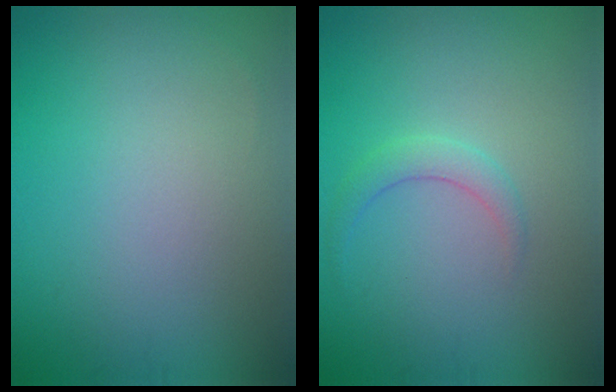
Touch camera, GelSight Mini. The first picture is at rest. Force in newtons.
{"total": 1.7, "press": 1.7, "slide": 0.1}